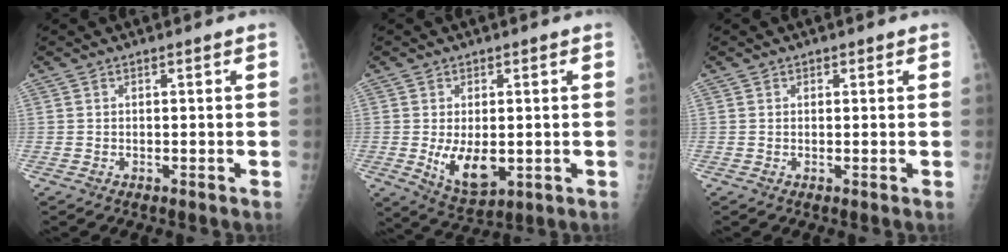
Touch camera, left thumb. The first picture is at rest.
{"total": 8.2, "force": [-1.0, 4.6, 6.7], "torque": [-0.099, -0.018, -0.002]}
{"total": 0.6, "force": [0.3, 0.5, 0.1], "torque": [0.005, 0.000, 0.003]}